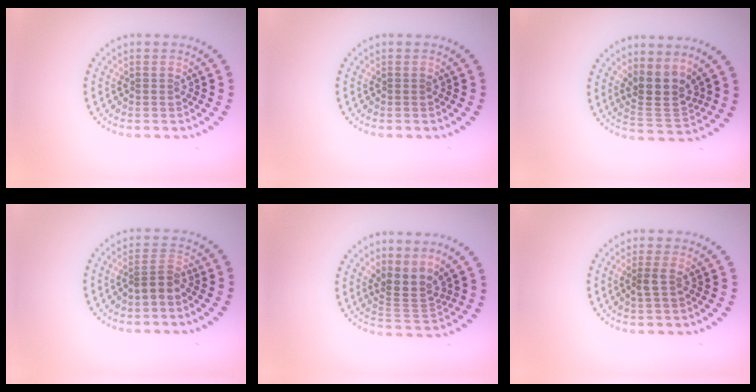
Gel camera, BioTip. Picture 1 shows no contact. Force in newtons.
{"total": 0.0}
{"total": 3.8, "press": 3.2, "slide": 2.0}
{"total": 2.1, "press": 1.7, "slide": 1.2}
{"total": 3.1, "press": 2.1, "slide": 2.2}
{"total": 1.4, "press": 1.1, "slide": 0.8}